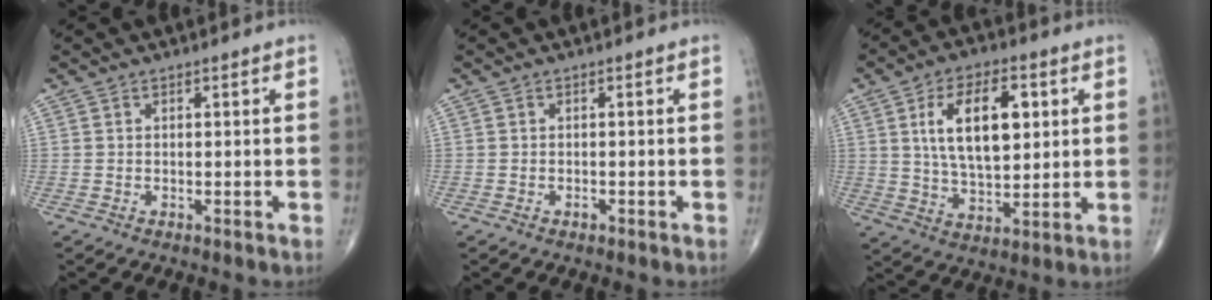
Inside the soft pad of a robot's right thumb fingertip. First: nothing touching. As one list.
[{"total": 0.6, "force": [-0.4, 0.4, 0.3], "torque": [-0.004, 0.001, -0.007]}, {"total": 14.7, "force": [3.7, 7.4, 12.1], "torque": [-0.190, -0.008, 0.071]}]